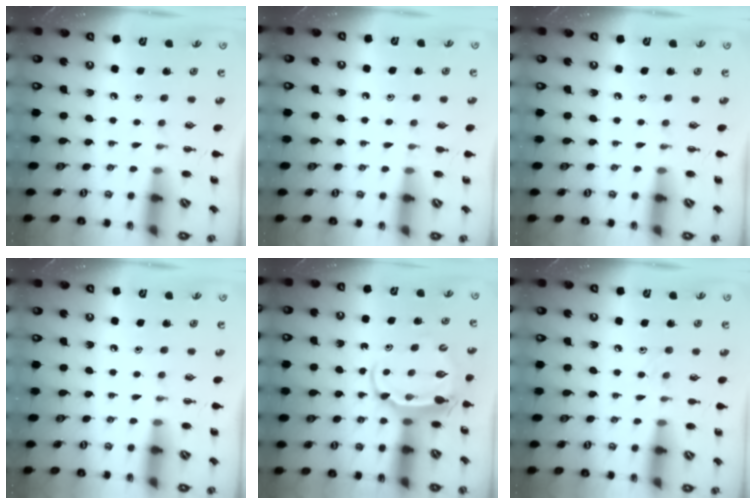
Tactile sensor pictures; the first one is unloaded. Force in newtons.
{"total": 5.2, "press": 4.9, "slide": 1.6}
{"total": 0.0}
{"total": 0.0}
{"total": 5.3, "press": 5.2, "slide": 0.9}
{"total": 6.1, "press": 5.8, "slide": 2.1}